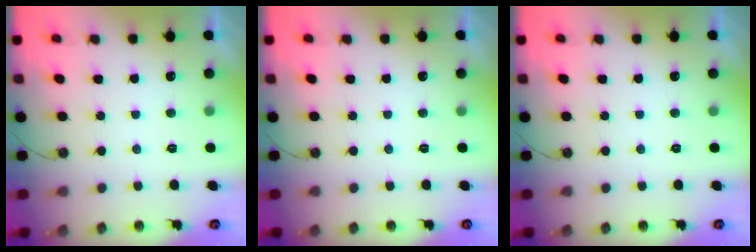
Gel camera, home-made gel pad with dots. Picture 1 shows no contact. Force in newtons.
{"total": 0.0}
{"total": 0.0}